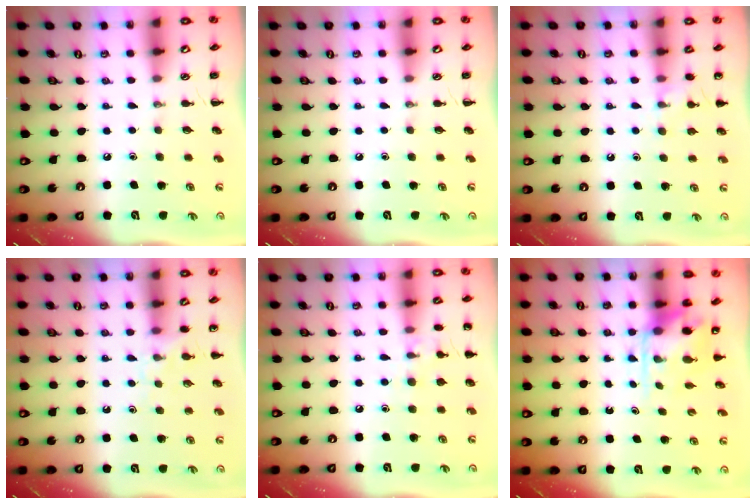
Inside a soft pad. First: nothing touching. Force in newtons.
{"total": 0.0}
{"total": 7.6, "press": 7.4, "slide": 1.9}
{"total": 6.0, "press": 5.7, "slide": 1.9}
{"total": 7.7, "press": 7.5, "slide": 1.8}
{"total": 4.9, "press": 4.9, "slide": 0.6}